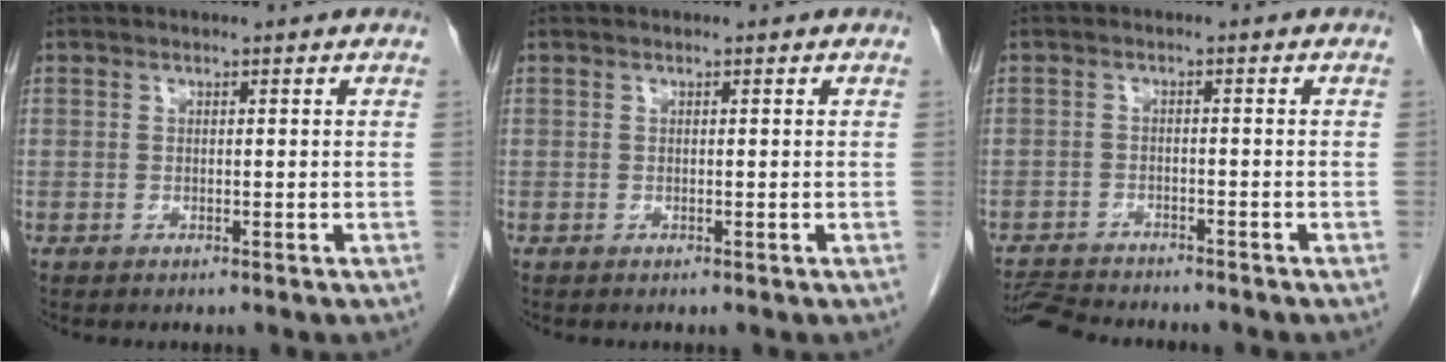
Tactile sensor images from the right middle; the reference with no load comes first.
{"total": 0.0}
{"total": 6.7, "force": [-6.5, 0.9, 1.5], "torque": [-0.023, -0.011, -0.104]}